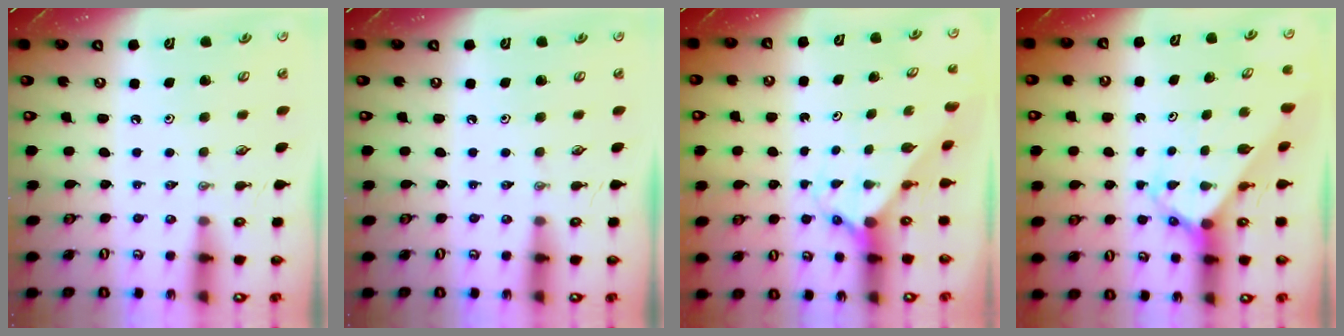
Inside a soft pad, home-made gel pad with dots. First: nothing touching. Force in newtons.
{"total": 0.0}
{"total": 1.7, "press": 1.7, "slide": 0.2}
{"total": 2.8, "press": 2.8, "slide": 0.1}